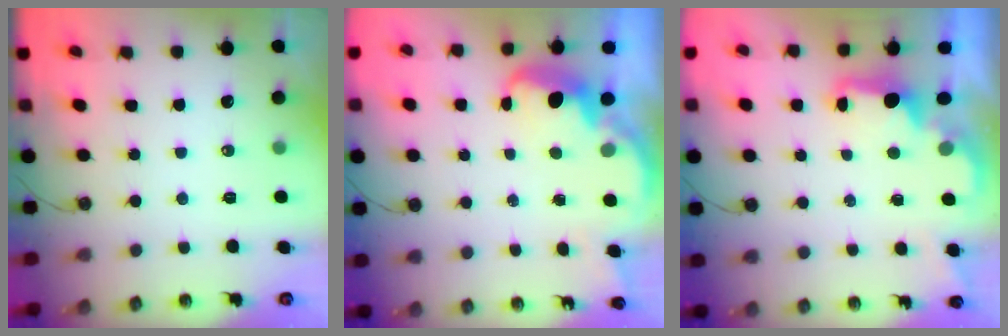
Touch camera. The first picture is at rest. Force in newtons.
{"total": 4.2, "press": 4.1, "slide": 0.7}
{"total": 2.3, "press": 2.2, "slide": 0.7}